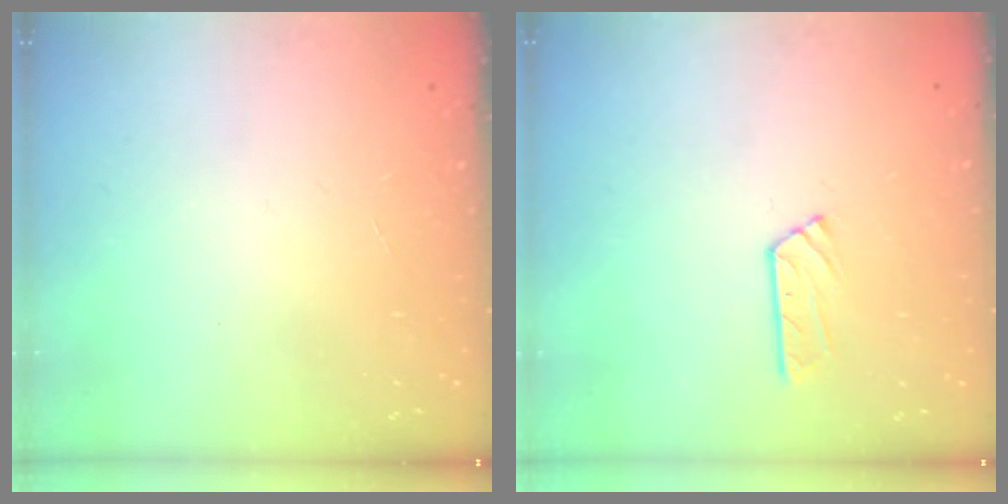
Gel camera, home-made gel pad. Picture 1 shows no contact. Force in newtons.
{"total": 3.3, "press": 3.2, "slide": 0.4}